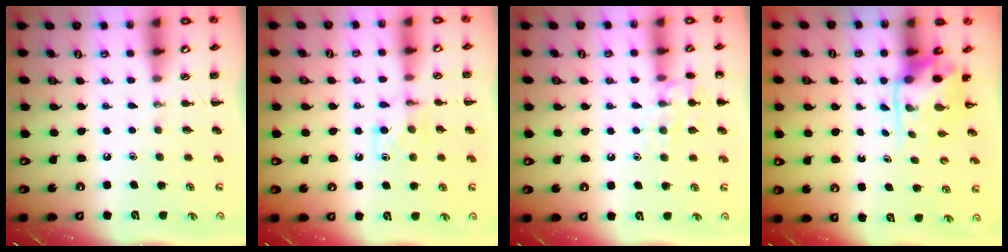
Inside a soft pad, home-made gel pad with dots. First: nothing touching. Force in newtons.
{"total": 5.6, "press": 5.5, "slide": 1.2}
{"total": 9.9, "press": 9.8, "slide": 1.0}
{"total": 3.5, "press": 3.4, "slide": 0.8}